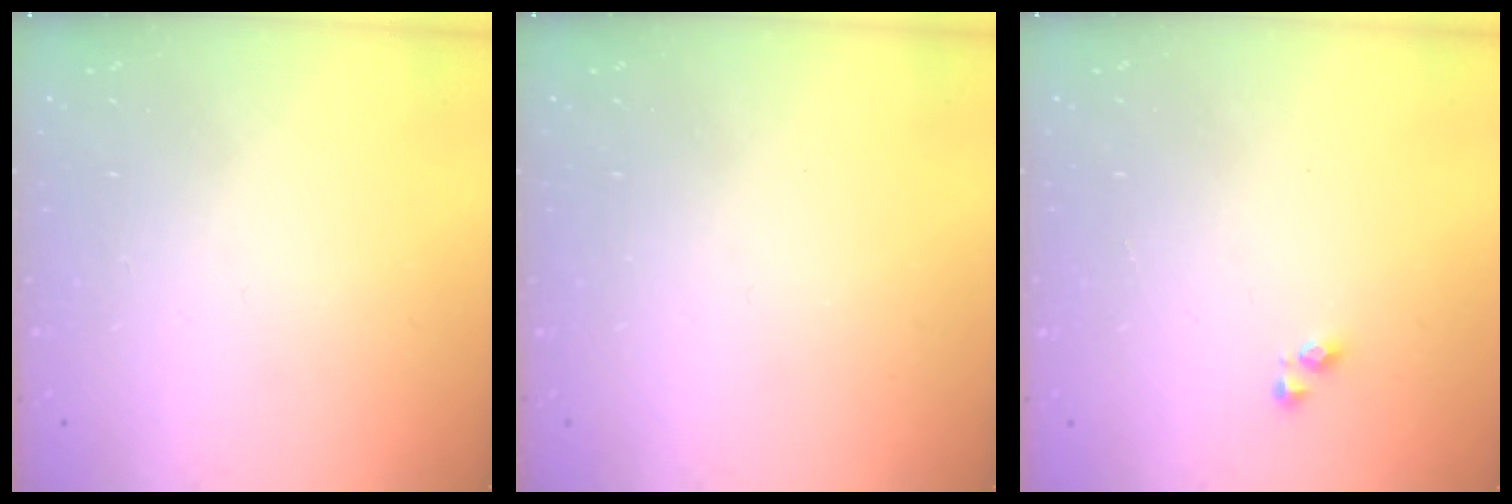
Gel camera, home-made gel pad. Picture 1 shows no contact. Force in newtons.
{"total": 0.0}
{"total": 3.7, "press": 3.7, "slide": 0.5}